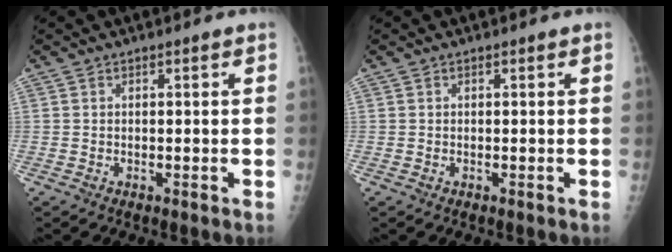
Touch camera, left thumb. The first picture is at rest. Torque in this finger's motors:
{"motor_torque": [0.00, 0.00, 0.00, 0.00, 0.00]}